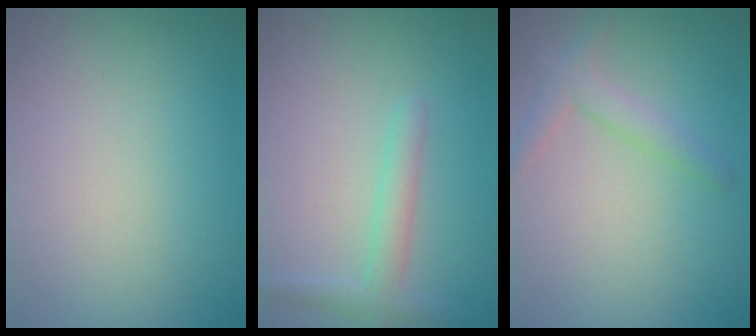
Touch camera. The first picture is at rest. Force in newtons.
{"total": 2.1, "press": 2.1, "slide": 0.2}
{"total": 2.0, "press": 2.0, "slide": 0.1}